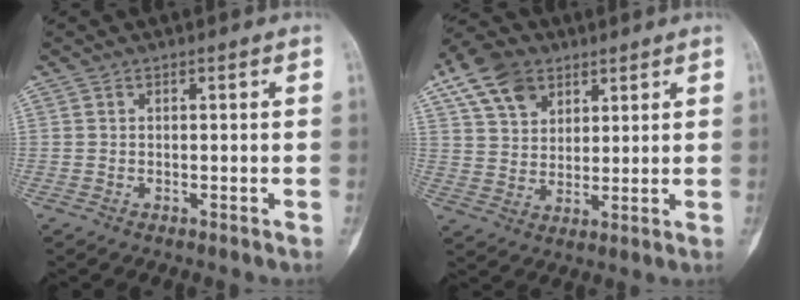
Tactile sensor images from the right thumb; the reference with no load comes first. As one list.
[{"total": 11.2, "force": [6.0, 7.8, 5.2], "torque": [-0.079, -0.009, 0.112]}]